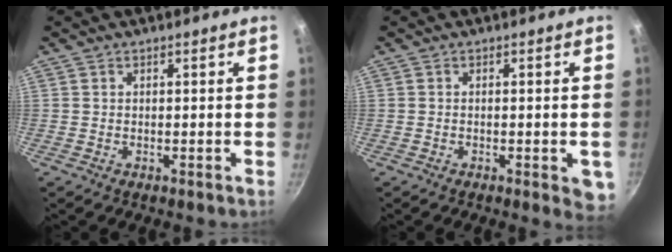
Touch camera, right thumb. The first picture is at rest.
{"total": 4.6, "force": [-1.5, 1.6, 4.1], "torque": [-0.039, -0.001, -0.018]}